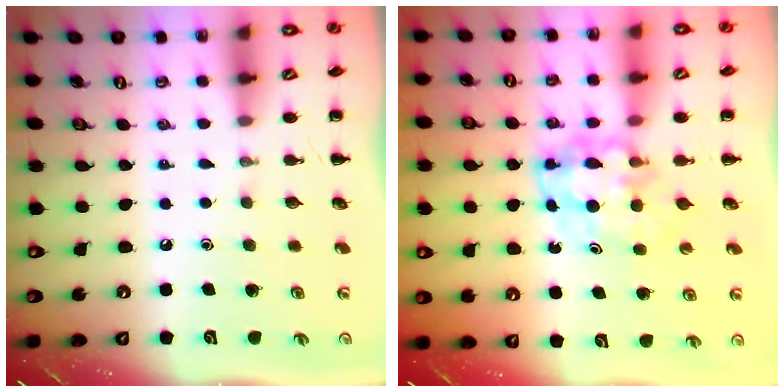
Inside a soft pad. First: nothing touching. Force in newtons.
{"total": 5.2, "press": 5.1, "slide": 1.0}